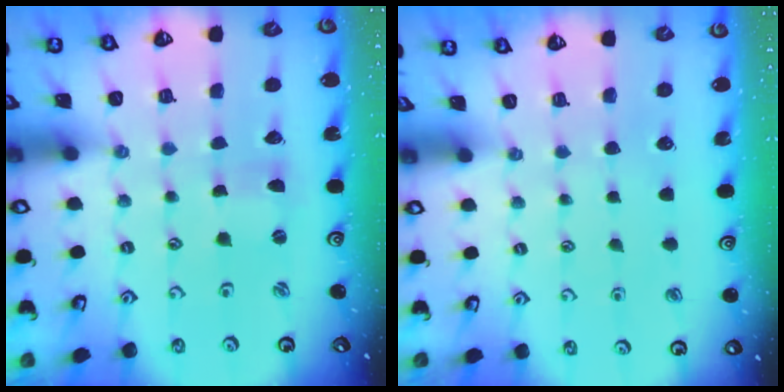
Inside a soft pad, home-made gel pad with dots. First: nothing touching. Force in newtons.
{"total": 0.0}